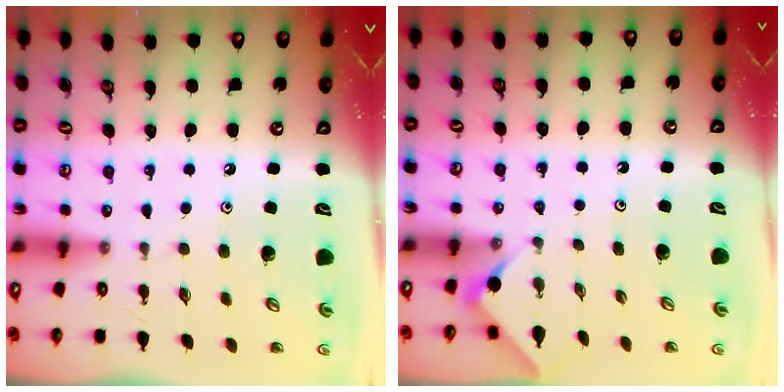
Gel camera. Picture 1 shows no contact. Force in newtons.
{"total": 2.7, "press": 2.7, "slide": 0.4}